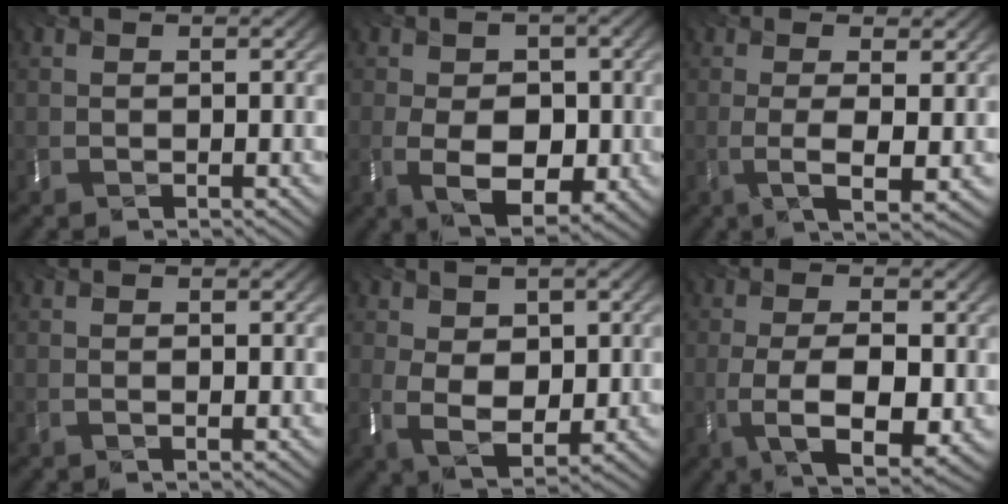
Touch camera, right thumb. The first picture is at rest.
{"total": 7.3, "force": [-1.8, 4.7, 5.3], "torque": [-0.087, -0.019, -0.040]}
{"total": 3.8, "force": [-0.3, 0.3, 3.8], "torque": [-0.064, -0.008, -0.010]}
{"total": 0.5, "force": [0.0, -0.2, 0.5], "torque": [-0.004, -0.004, -0.002]}
{"total": 6.0, "force": [0.4, 4.0, 4.5], "torque": [-0.100, -0.019, 0.001]}
{"total": 7.4, "force": [-2.2, 2.4, 6.6], "torque": [-0.115, -0.017, -0.041]}